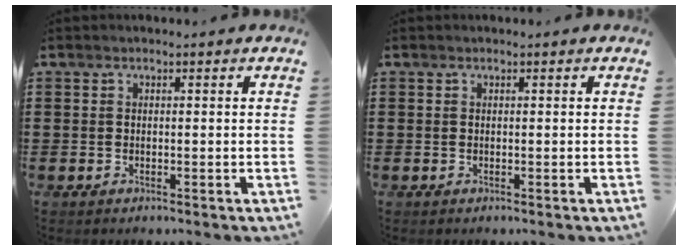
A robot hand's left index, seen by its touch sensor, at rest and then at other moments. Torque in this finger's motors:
{"motor_torque": [0.00, 0.00, 0.00, 0.00]}